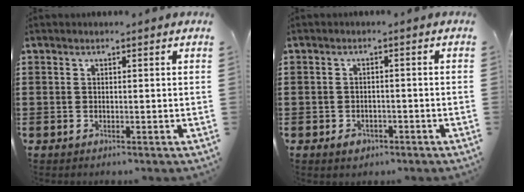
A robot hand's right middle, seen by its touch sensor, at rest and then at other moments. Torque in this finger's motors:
{"motor_torque": [0.88, -0.23, 0.06, 0.04]}